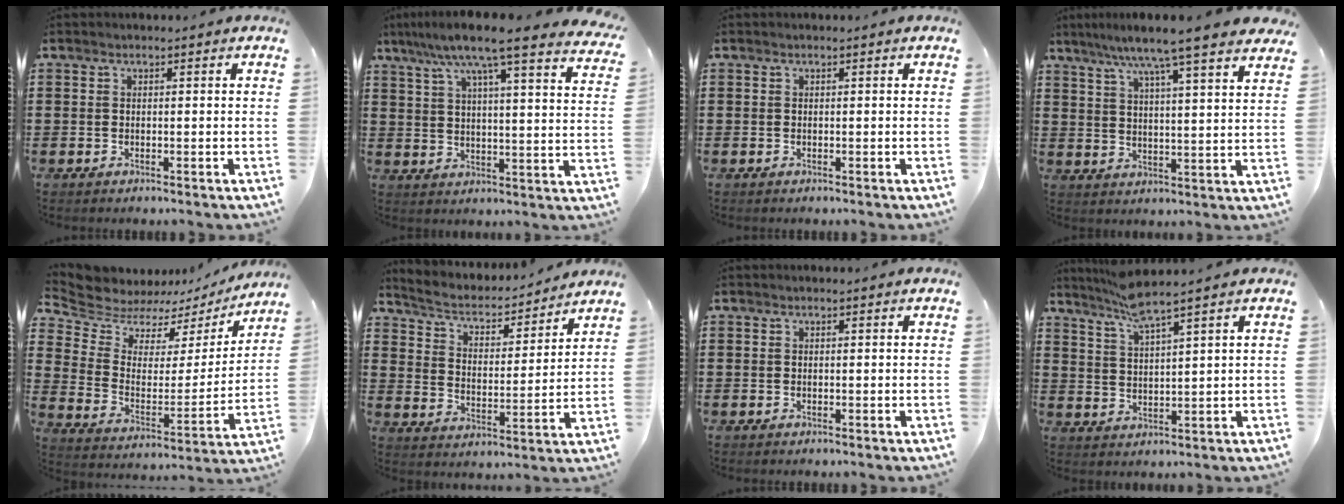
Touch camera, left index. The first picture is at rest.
{"total": 9.8, "force": [7.8, 0.2, 6.0], "torque": [-0.136, -0.035, 0.127]}
{"total": 0.0}
{"total": 7.9, "force": [6.5, -0.9, 4.3], "torque": [-0.106, -0.031, 0.108]}
{"total": 6.6, "force": [6.1, 2.5, 0.5], "torque": [-0.053, -0.044, 0.106]}
{"total": 3.7, "force": [3.3, 1.1, 1.3], "torque": [-0.044, -0.026, 0.047]}
{"total": 0.0}
{"total": 5.2, "force": [4.2, -0.5, 3.0], "torque": [-0.071, -0.014, 0.073]}